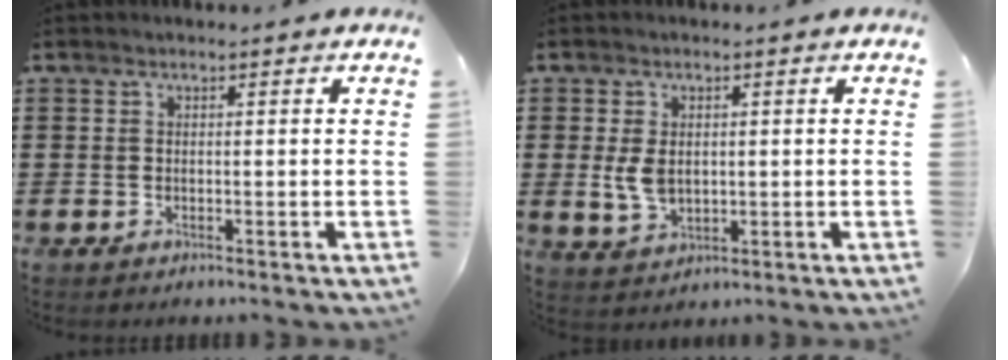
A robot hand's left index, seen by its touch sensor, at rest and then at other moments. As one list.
[{"total": 4.2, "force": [0.4, 2.7, 3.2], "torque": [-0.079, 0.002, 0.004]}]